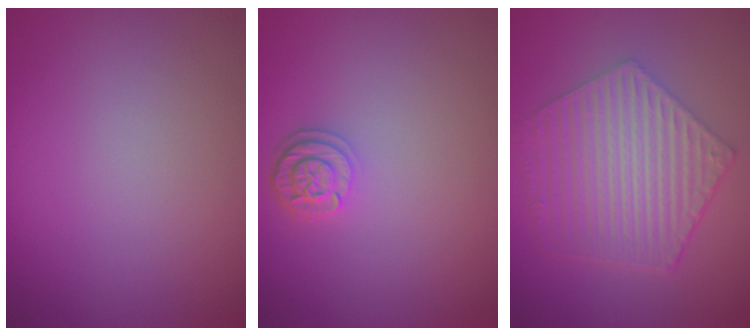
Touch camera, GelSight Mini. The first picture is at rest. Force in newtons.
{"total": 2.2, "press": 1.9, "slide": 1.1}
{"total": 6.7, "press": 4.9, "slide": 4.6}